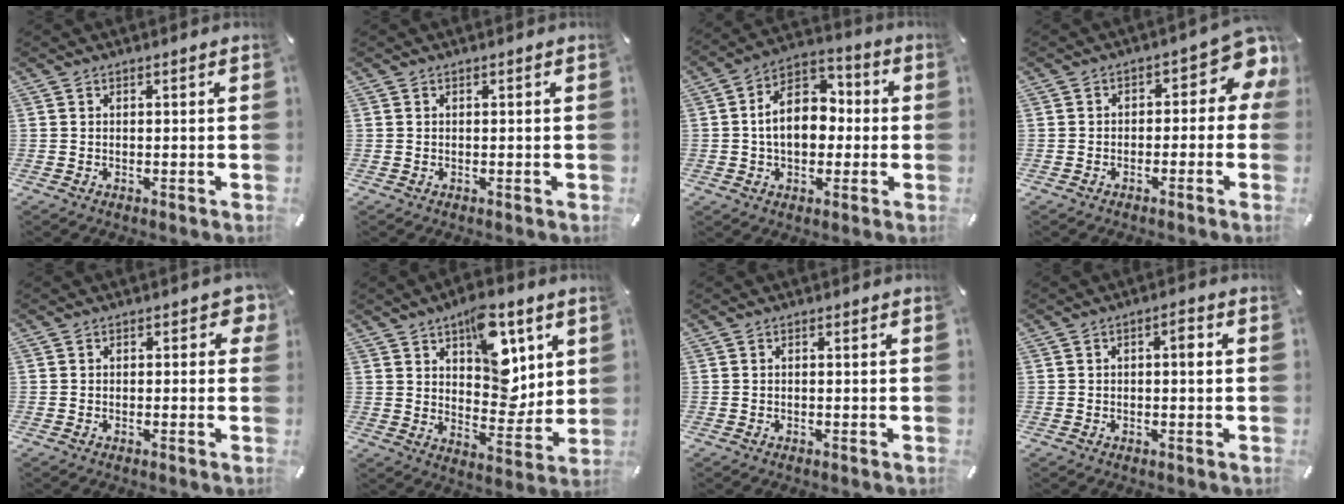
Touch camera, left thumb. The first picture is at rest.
{"total": 0.0}
{"total": 12.0, "force": [-0.4, 8.7, 8.3], "torque": [-0.151, 0.012, -0.007]}
{"total": 7.6, "force": [1.7, 4.2, 6.1], "torque": [-0.077, -0.017, 0.024]}
{"total": 2.8, "force": [0.2, 1.7, 2.3], "torque": [-0.028, 0.003, -0.001]}
{"total": 14.8, "force": [7.0, 8.8, 9.6], "torque": [-0.114, -0.036, 0.123]}
{"total": 0.6, "force": [-0.2, 0.2, 0.5], "torque": [-0.009, -0.001, -0.004]}
{"total": 3.1, "force": [0.2, 1.3, 2.8], "torque": [-0.040, 0.004, -0.004]}